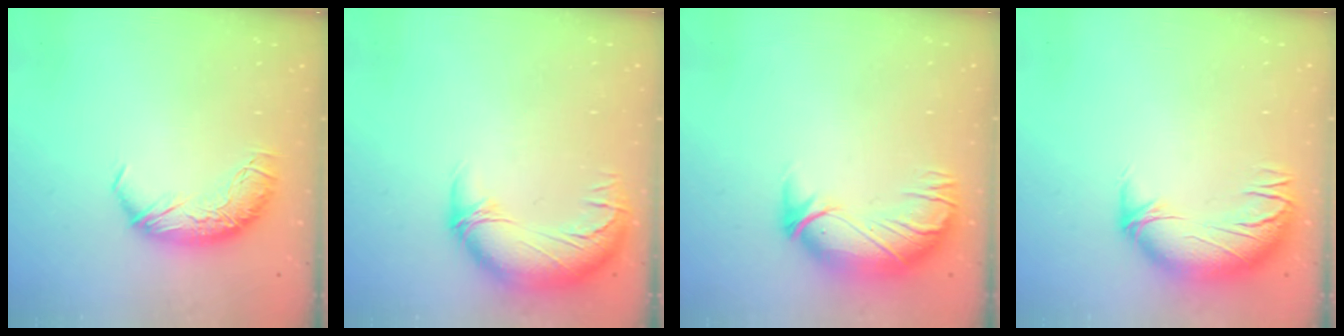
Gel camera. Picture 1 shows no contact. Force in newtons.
{"total": 3.0, "press": 0.9, "slide": 2.8}
{"total": 3.0, "press": 0.2, "slide": 2.9}
{"total": 2.4, "press": 1.1, "slide": 2.1}